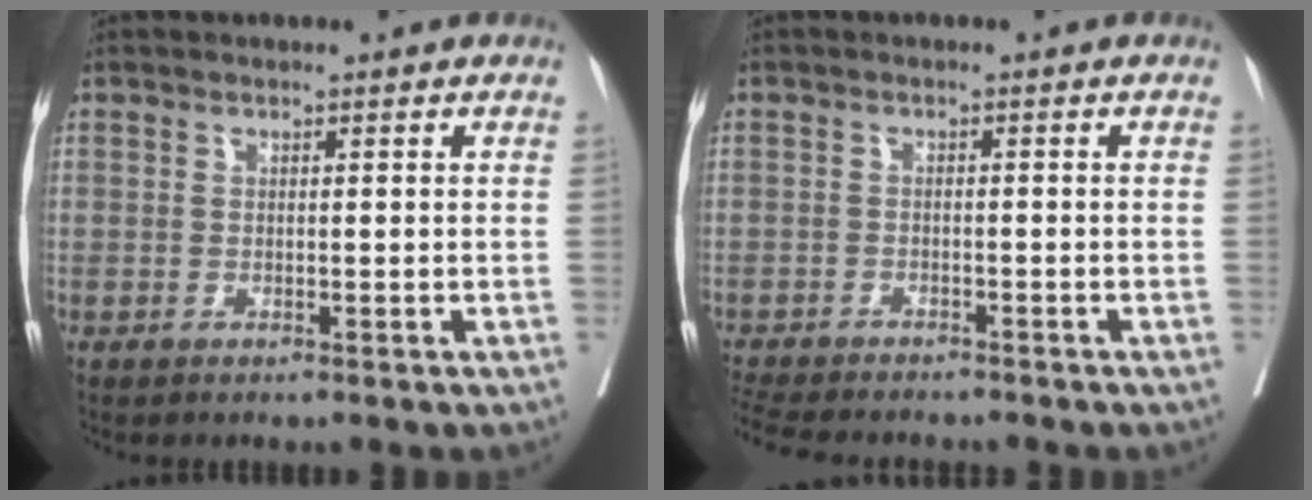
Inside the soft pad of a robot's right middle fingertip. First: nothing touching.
{"total": 10.4, "force": [-9.4, 2.1, 4.1], "torque": [-0.074, -0.014, -0.137]}